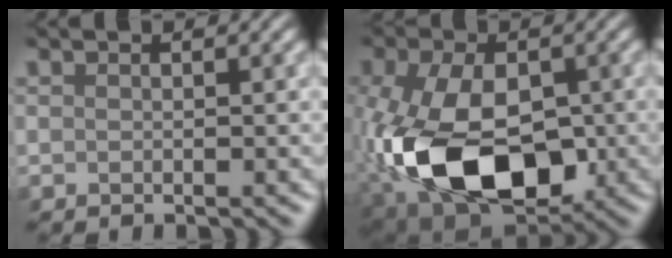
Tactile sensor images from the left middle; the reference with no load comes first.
{"total": 14.1, "force": [-3.4, 8.8, 10.4], "torque": [-0.232, -0.028, -0.055]}